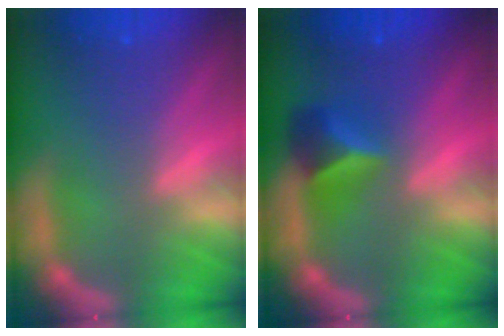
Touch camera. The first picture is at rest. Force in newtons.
{"total": 3.4}